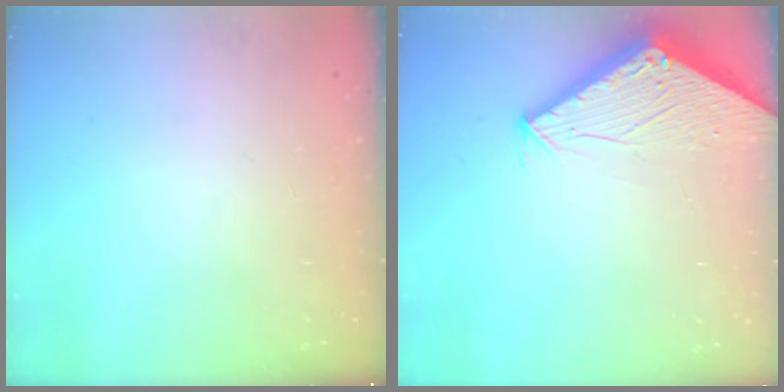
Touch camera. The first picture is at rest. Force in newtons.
{"total": 2.8, "press": 2.8, "slide": 0.1}